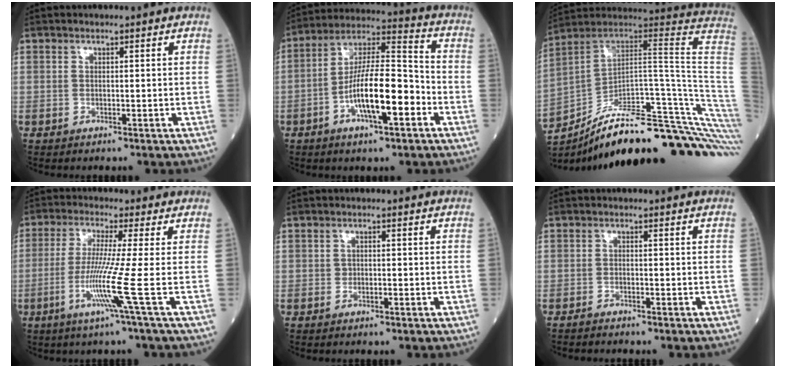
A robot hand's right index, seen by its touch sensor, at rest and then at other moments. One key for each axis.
{"total": 14.3, "fx": -4.7, "fy": 3.4, "fz": 13.1, "tx": -0.245, "ty": 0.011, "tz": -0.082}
{"total": 31.9, "fx": -22.2, "fy": 4.1, "fz": 22.6, "tx": -0.211, "ty": 0.016, "tz": -0.318}
{"total": 8.0, "fx": -2.4, "fy": -2.5, "fz": 7.2, "tx": -0.149, "ty": -0.023, "tz": -0.054}
{"total": 0.6, "fx": -0.1, "fy": 0.5, "fz": 0.3, "tx": -0.009, "ty": 0.002, "tz": -0.001}
{"total": 2.0, "fx": -1.8, "fy": 0.5, "fz": 0.7, "tx": -0.020, "ty": -0.005, "tz": -0.025}